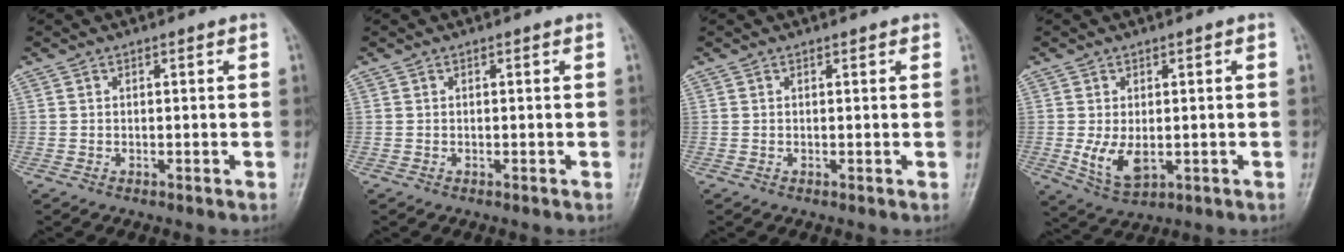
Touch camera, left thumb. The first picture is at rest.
{"total": 0.0}
{"total": 0.7, "force": [0.5, 0.3, 0.4], "torque": [-0.007, -0.002, 0.003]}
{"total": 6.4, "force": [-0.8, 3.7, 5.2], "torque": [-0.096, -0.010, -0.004]}